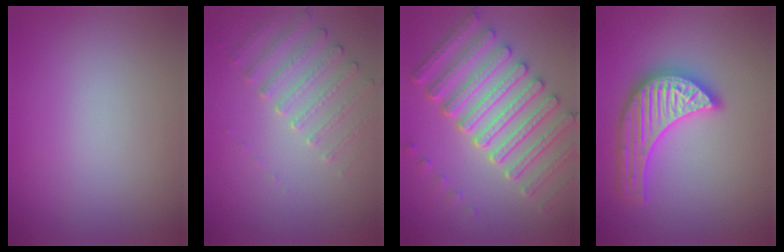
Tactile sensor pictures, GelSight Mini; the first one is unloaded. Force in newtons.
{"total": 2.2, "press": 1.8, "slide": 1.2}
{"total": 7.7, "press": 6.5, "slide": 4.0}
{"total": 5.6, "press": 5.5, "slide": 0.7}